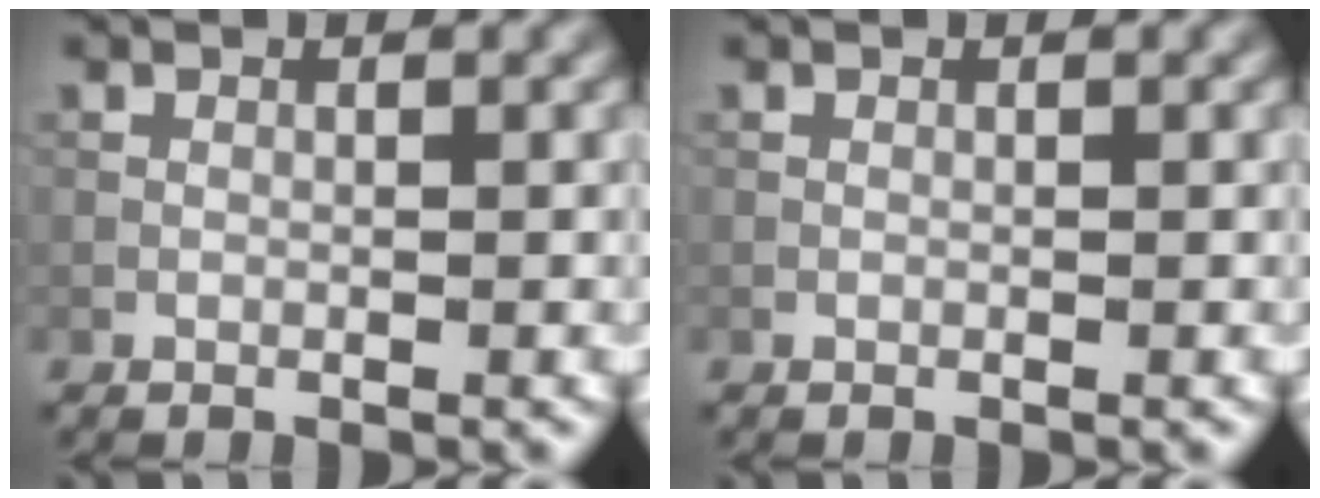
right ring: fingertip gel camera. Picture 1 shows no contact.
{"total": 0.0}